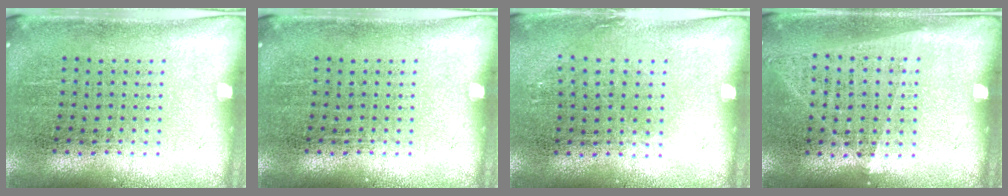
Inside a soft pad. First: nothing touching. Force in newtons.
{"total": 0.0}
{"total": 0.8, "press": 0.6, "slide": 0.5}
{"total": 1.0, "press": 0.9, "slide": 0.5}